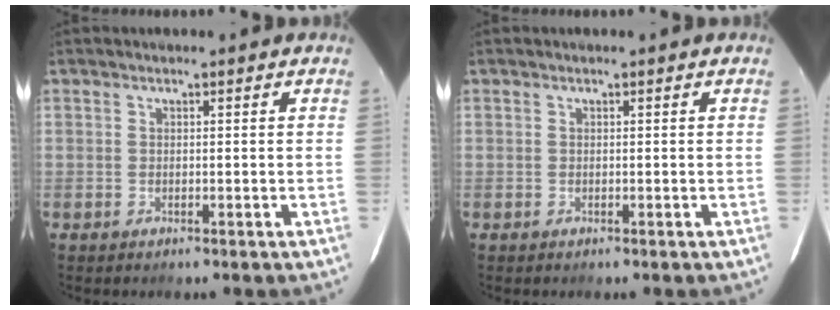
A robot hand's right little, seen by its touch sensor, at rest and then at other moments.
{"total": 0.0}